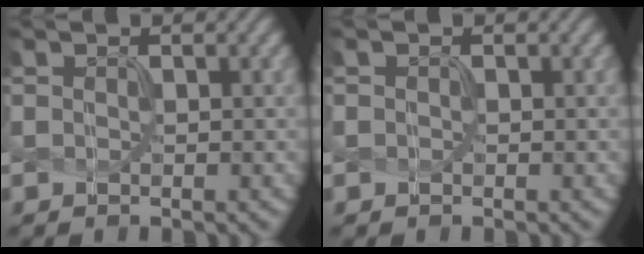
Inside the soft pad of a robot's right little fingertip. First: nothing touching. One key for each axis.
{"total": 0.0}